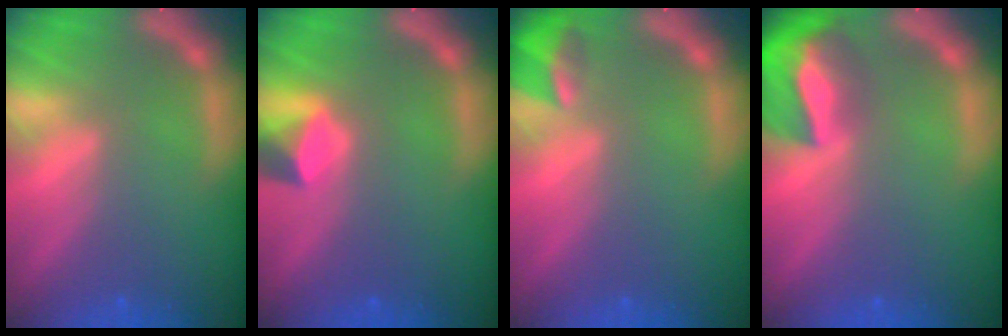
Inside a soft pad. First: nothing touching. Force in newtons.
{"total": 2.4}
{"total": 2.9}
{"total": 9.0}